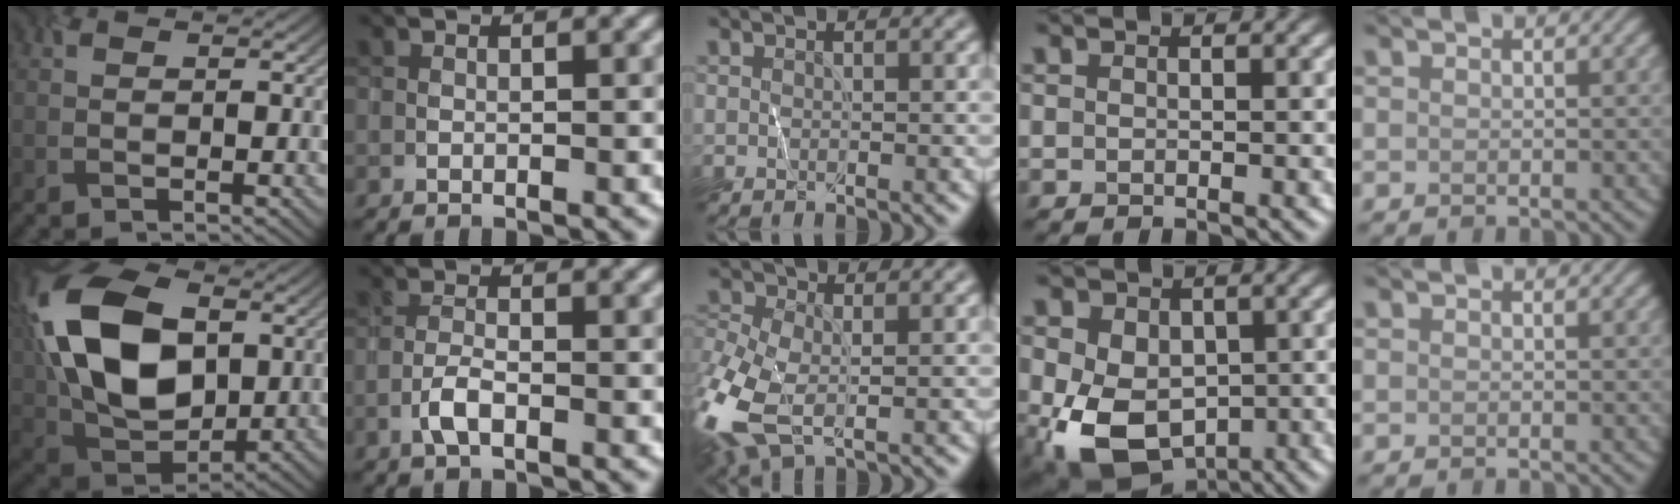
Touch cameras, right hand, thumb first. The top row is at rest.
{"thumb": {"total": 17.0, "force": [3.2, 11.0, 12.5], "torque": [-0.279, 0.009, 0.059]}, "index": {"total": 2.1, "force": [-1.0, 0.7, 1.7], "torque": [-0.035, 0.003, -0.024]}, "middle": {"total": 8.8, "force": [-2.9, 5.1, 6.6], "torque": [-0.183, -0.016, -0.064]}, "ring": {"total": 10.7, "force": [-2.4, 7.6, 7.0], "torque": [-0.145, -0.034, -0.032]}}